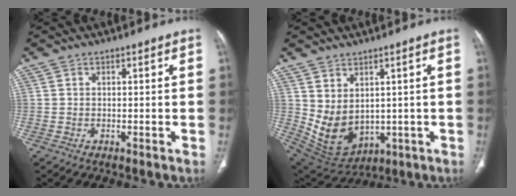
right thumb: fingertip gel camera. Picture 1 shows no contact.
{"total": 10.0, "force": [1.2, 6.8, 7.2], "torque": [-0.117, -0.015, 0.060]}